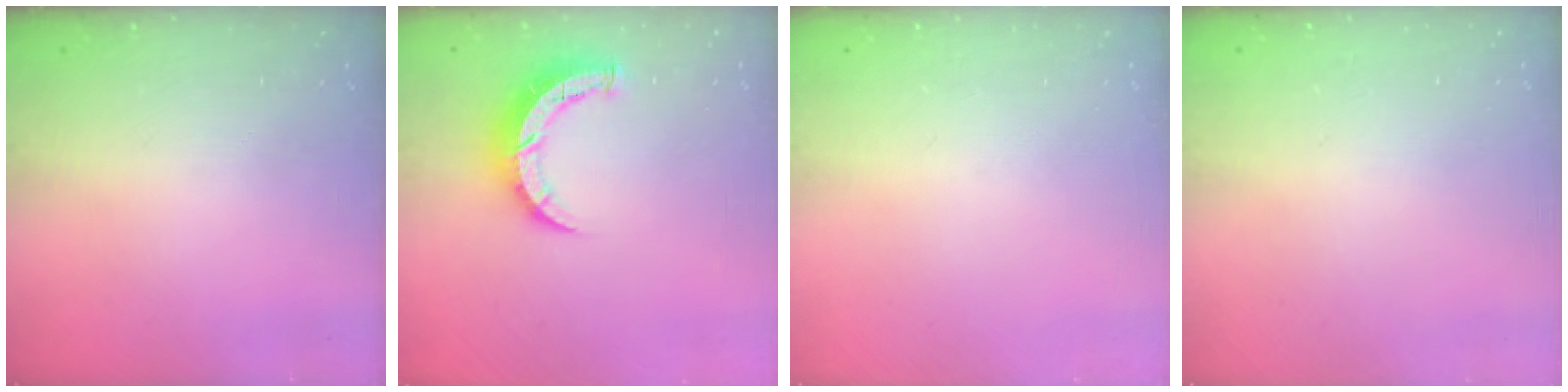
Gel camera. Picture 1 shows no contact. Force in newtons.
{"total": 7.5, "press": 7.5, "slide": 0.6}
{"total": 0.0}
{"total": 2.6, "press": 2.6, "slide": 0.2}